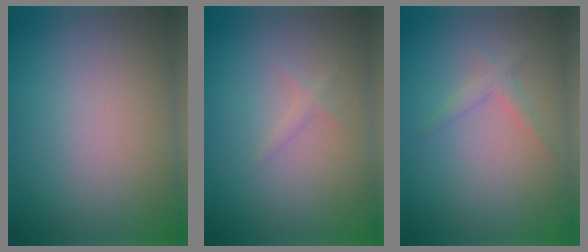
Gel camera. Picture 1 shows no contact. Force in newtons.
{"total": 0.8, "press": 0.8, "slide": 0.0}
{"total": 1.3, "press": 1.3, "slide": 0.1}